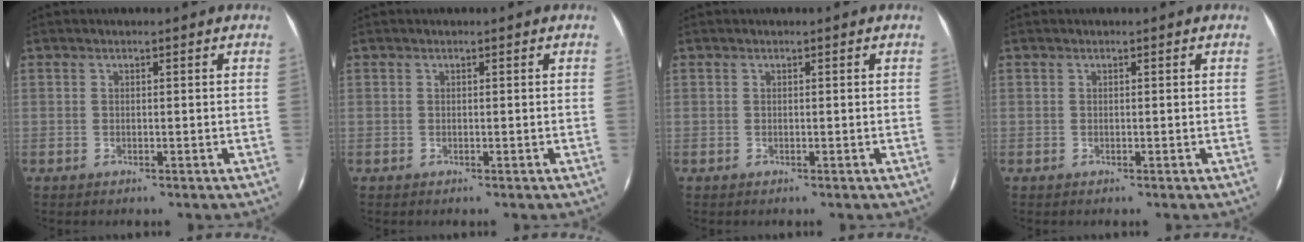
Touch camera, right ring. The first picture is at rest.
{"total": 0.0}
{"total": 0.0}
{"total": 0.0}